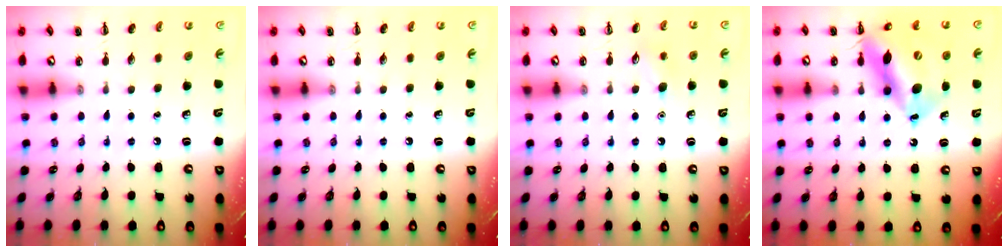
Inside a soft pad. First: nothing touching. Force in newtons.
{"total": 0.0}
{"total": 6.7, "press": 6.4, "slide": 1.9}
{"total": 16.2, "press": 15.8, "slide": 3.6}